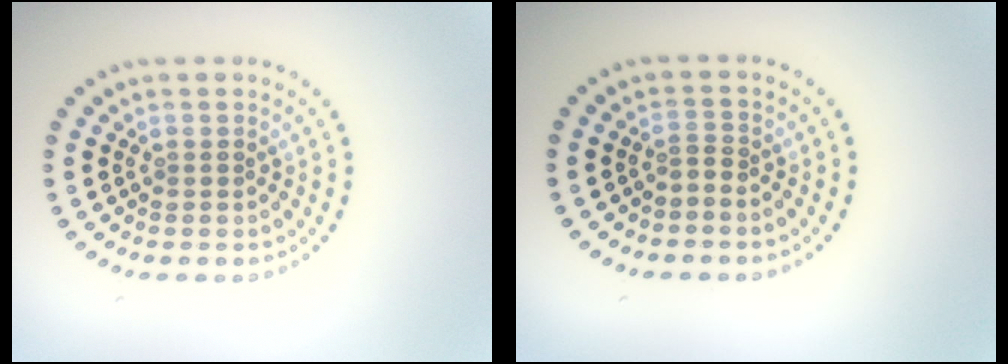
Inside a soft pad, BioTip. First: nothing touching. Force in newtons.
{"total": 0.9, "press": 0.3, "slide": 0.9}